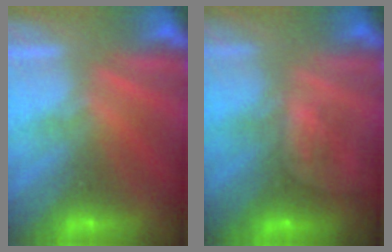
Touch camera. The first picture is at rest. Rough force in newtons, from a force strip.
{"total": 4.8}